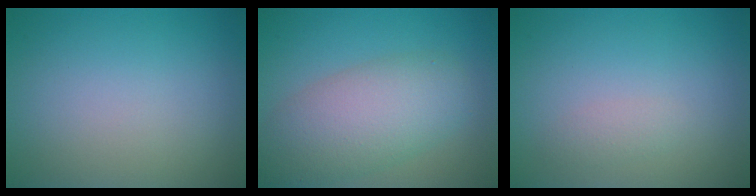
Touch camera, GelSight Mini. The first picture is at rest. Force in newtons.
{"total": 6.6, "press": 6.6, "slide": 0.4}
{"total": 1.0, "press": 1.0, "slide": 0.0}